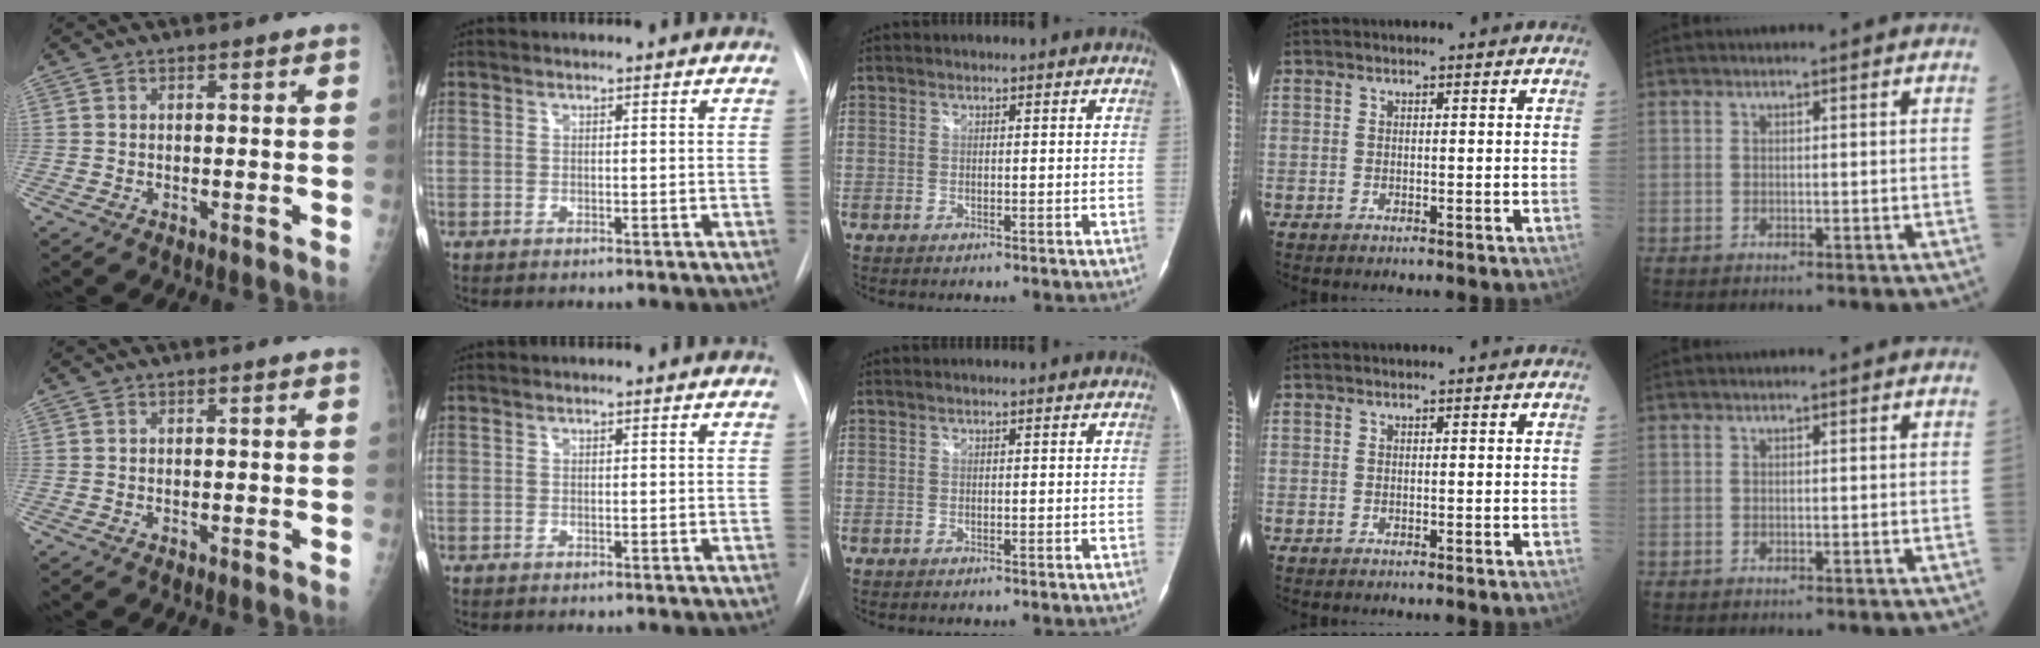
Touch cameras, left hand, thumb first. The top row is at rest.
{}